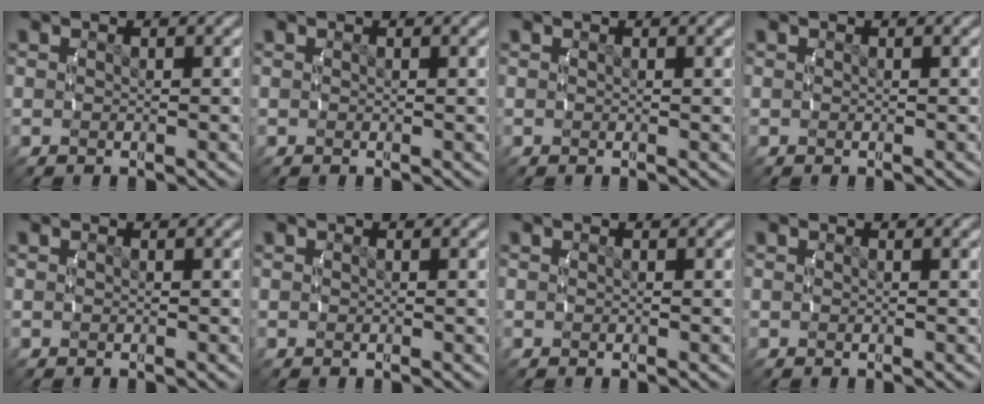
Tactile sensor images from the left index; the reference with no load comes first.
{"total": 0.0}
{"total": 0.0}
{"total": 0.0}
{"total": 0.0}
{"total": 0.0}
{"total": 0.0}
{"total": 0.0}